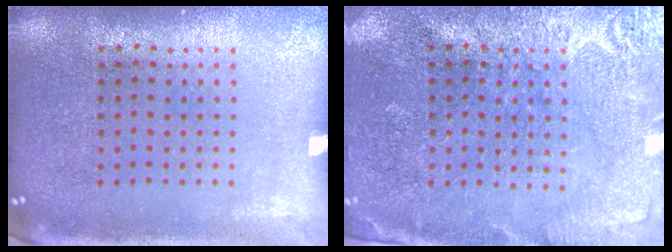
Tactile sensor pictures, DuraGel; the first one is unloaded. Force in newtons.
{"total": 2.8, "press": 2.8, "slide": 0.1}